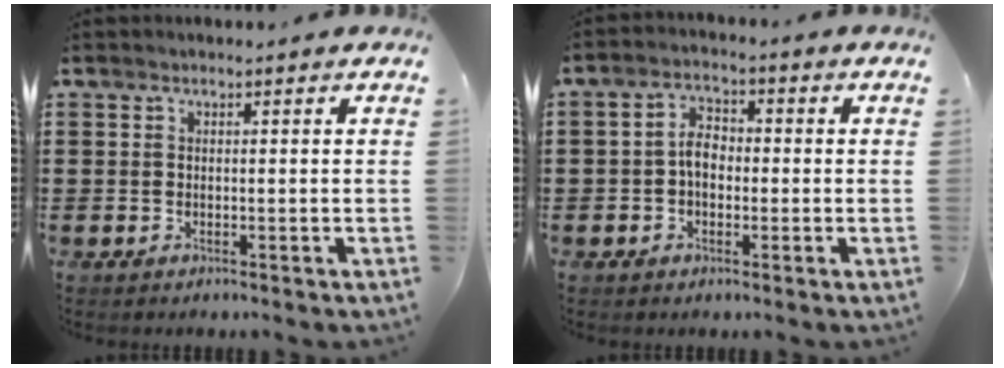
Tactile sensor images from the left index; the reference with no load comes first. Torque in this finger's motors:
{"motor_torque": [1.07, 1.07, 0.33, 0.07]}